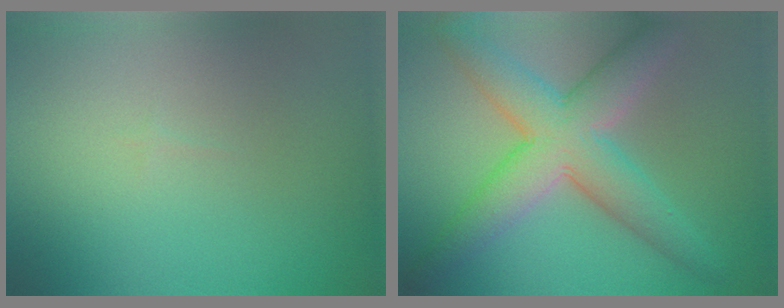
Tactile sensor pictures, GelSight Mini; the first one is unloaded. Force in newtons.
{"total": 7.5, "press": 7.5, "slide": 0.3}